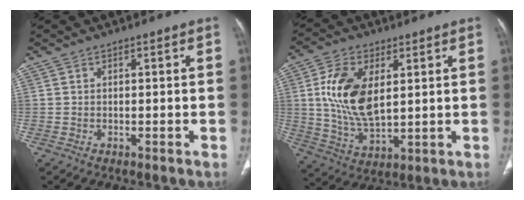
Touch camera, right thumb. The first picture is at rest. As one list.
[{"total": 13.2, "force": [2.9, 7.1, 10.7], "torque": [-0.205, -0.016, 0.063]}]